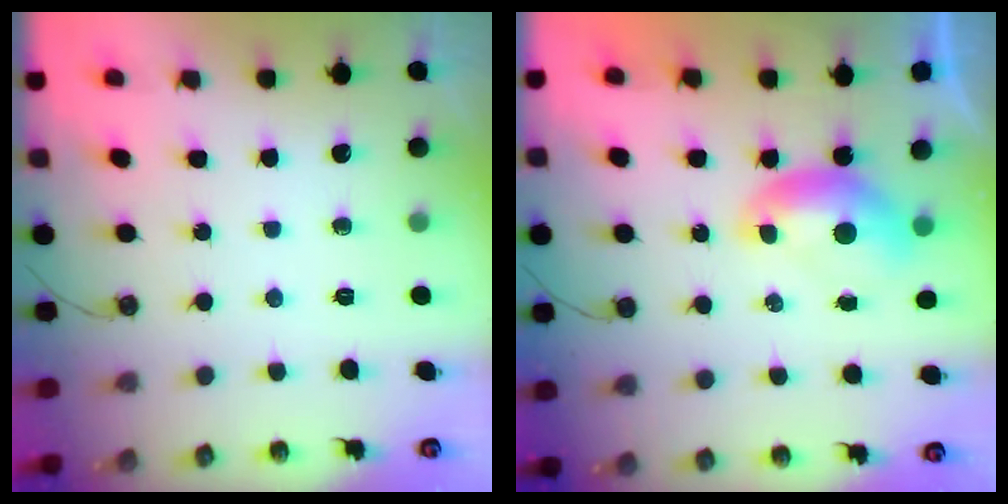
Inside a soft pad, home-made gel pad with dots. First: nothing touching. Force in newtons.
{"total": 0.8, "press": 0.8, "slide": 0.2}